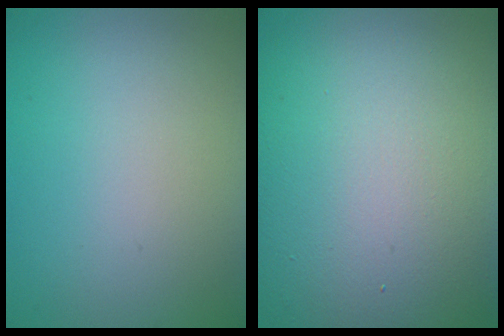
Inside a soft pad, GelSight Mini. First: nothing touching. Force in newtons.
{"total": 17.3, "press": 17.3, "slide": 0.9}